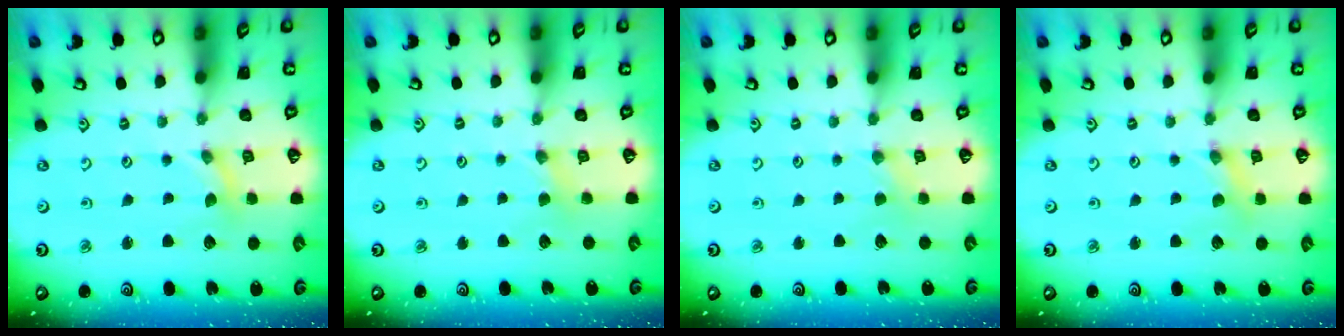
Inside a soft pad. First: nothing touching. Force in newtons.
{"total": 2.2, "press": 2.2, "slide": 0.4}
{"total": 1.1, "press": 1.0, "slide": 0.2}
{"total": 1.5, "press": 1.5, "slide": 0.1}